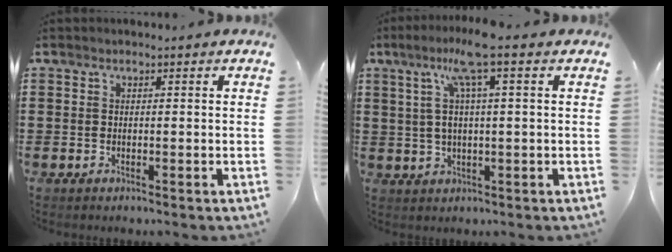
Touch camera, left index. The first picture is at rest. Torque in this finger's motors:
{"motor_torque": [2.13, -0.01, 0.96, 0.21]}